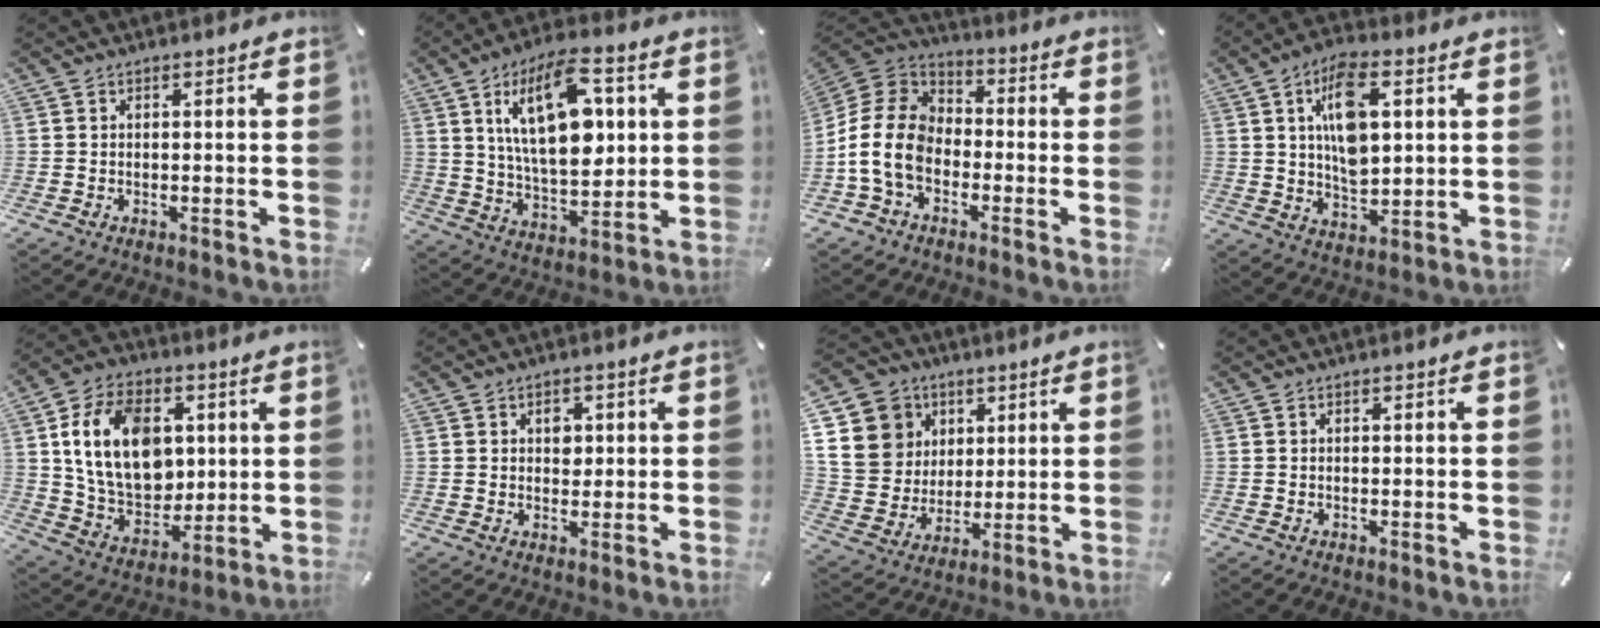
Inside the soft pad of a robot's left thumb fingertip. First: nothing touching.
{"total": 19.9, "force": [6.5, 10.4, 15.7], "torque": [-0.286, -0.015, 0.102]}
{"total": 12.7, "force": [-4.4, 9.5, 7.3], "torque": [-0.171, 0.027, -0.083]}
{"total": 12.7, "force": [3.8, 7.0, 9.9], "torque": [-0.176, -0.001, 0.064]}
{"total": 17.8, "force": [3.6, 13.5, 11.1], "torque": [-0.210, 0.003, 0.073]}
{"total": 3.2, "force": [0.7, 2.6, 1.7], "torque": [-0.006, -0.006, 0.003]}
{"total": 14.1, "force": [3.9, 13.0, 3.8], "torque": [-0.086, -0.016, 0.079]}
{"total": 0.0}